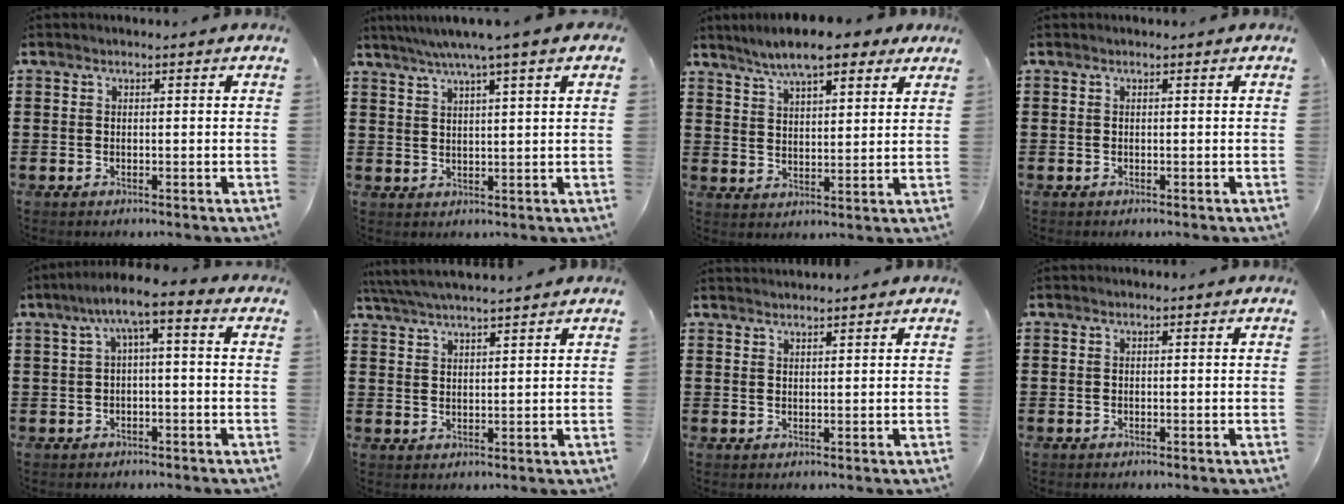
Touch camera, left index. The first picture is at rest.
{"total": 5.1, "force": [3.5, 0.2, 3.7], "torque": [-0.079, -0.004, 0.059]}
{"total": 7.7, "force": [6.6, 1.8, 3.7], "torque": [-0.090, -0.004, 0.121]}
{"total": 0.0}
{"total": 4.1, "force": [-0.4, 0.5, 4.1], "torque": [-0.082, 0.003, -0.016]}
{"total": 3.7, "force": [3.4, -0.4, 1.4], "torque": [-0.037, -0.009, 0.063]}
{"total": 1.4, "force": [1.4, -0.1, 0.0], "torque": [-0.003, 0.000, 0.028]}
{"total": 0.0}